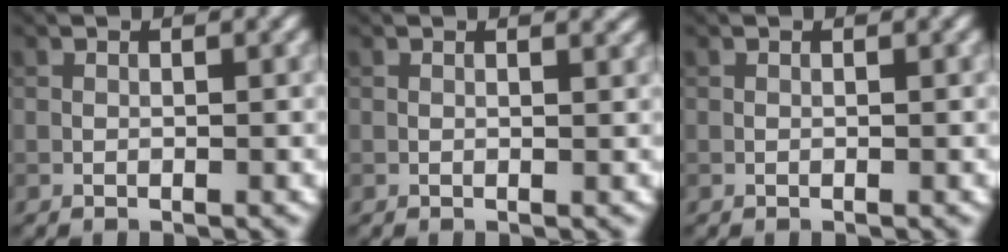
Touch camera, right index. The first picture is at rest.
{"total": 1.0, "force": [0.8, 0.2, 0.5], "torque": [-0.004, 0.000, 0.010]}
{"total": 0.0}